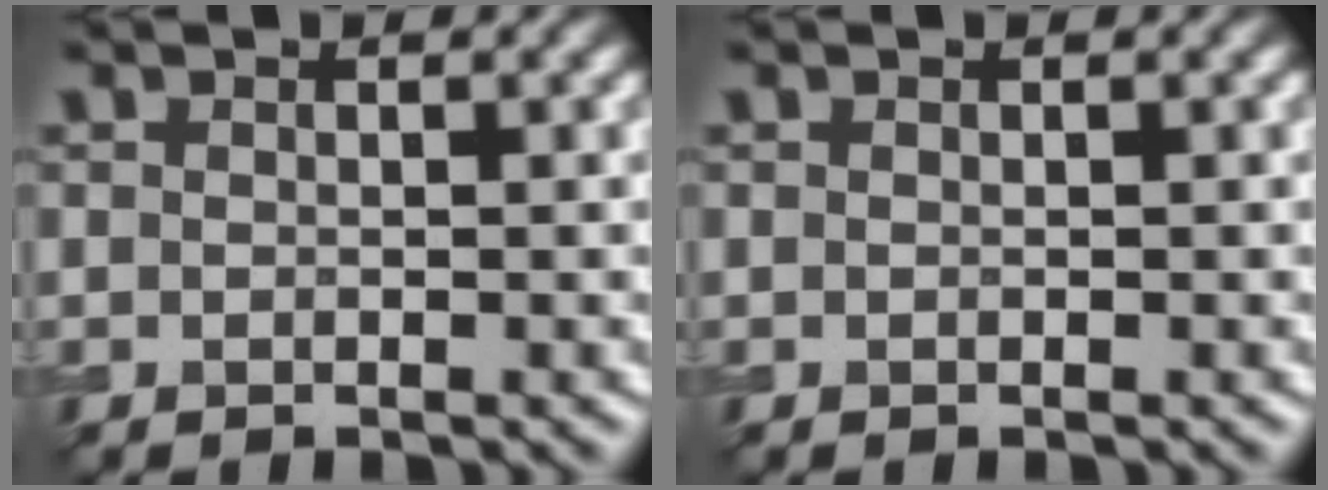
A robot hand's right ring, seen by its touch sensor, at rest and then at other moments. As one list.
[{"total": 0.0}]